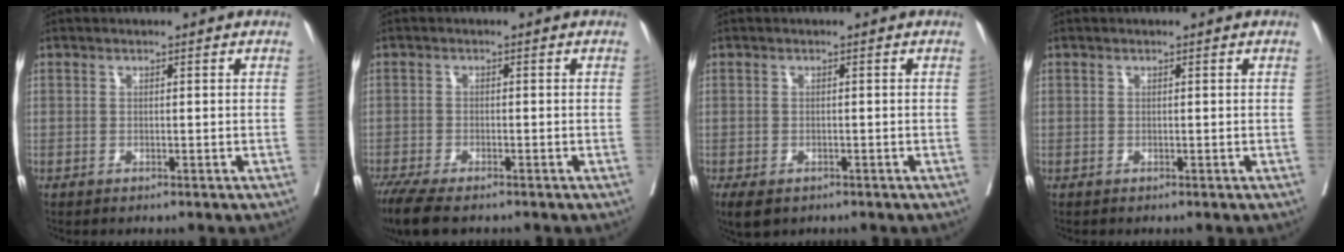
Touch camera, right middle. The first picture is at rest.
{"total": 7.0, "force": [-5.5, 1.8, 4.1], "torque": [-0.072, -0.016, -0.090]}
{"total": 3.9, "force": [-2.6, 2.2, 1.9], "torque": [-0.033, -0.008, -0.038]}
{"total": 0.0}